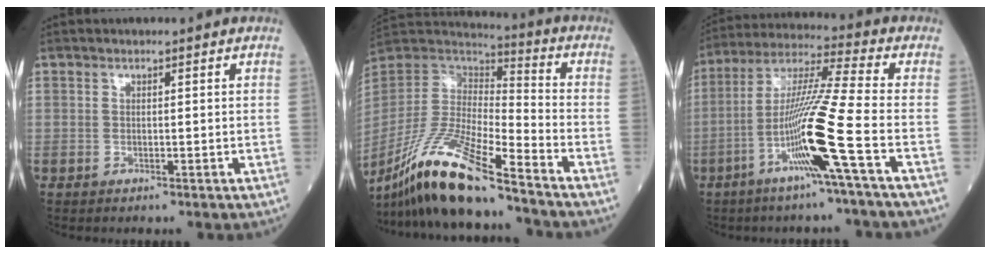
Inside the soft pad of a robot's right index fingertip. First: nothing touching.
{"total": 17.2, "force": [-13.0, 1.3, 11.1], "torque": [-0.238, -0.025, -0.245]}
{"total": 13.8, "force": [-5.1, -2.3, 12.6], "torque": [-0.246, -0.009, -0.100]}